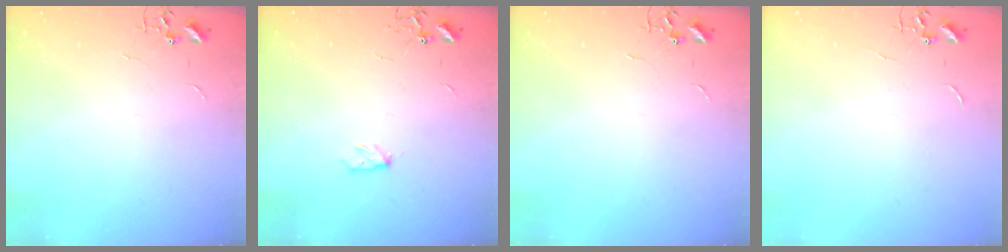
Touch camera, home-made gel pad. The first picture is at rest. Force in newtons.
{"total": 4.0, "press": 3.9, "slide": 0.5}
{"total": 0.0}
{"total": 0.0}